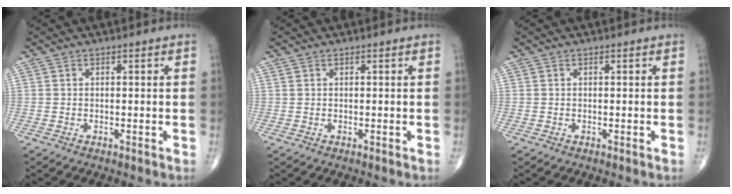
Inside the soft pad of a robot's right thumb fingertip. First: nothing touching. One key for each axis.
{"total": 0.0}
{"total": 0.0}